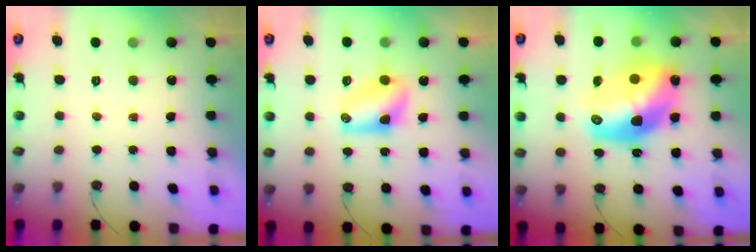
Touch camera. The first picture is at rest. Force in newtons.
{"total": 7.1, "press": 7.0, "slide": 1.0}
{"total": 19.1, "press": 19.1, "slide": 1.5}